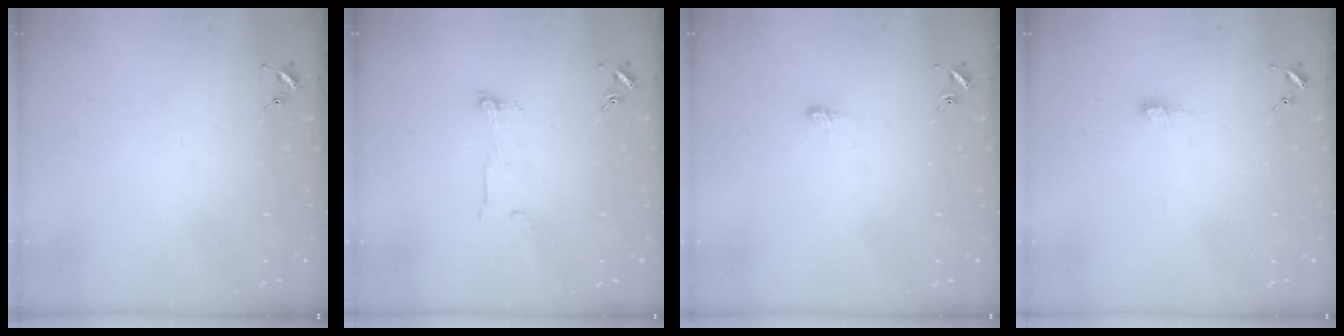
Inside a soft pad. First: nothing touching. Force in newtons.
{"total": 4.9, "press": 4.8, "slide": 0.4}
{"total": 5.4, "press": 5.4, "slide": 0.5}
{"total": 5.0, "press": 5.0, "slide": 0.4}